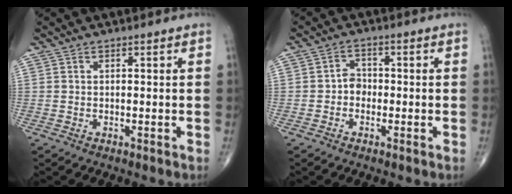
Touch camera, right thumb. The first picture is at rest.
{"total": 2.8, "force": [-0.8, 2.3, 1.3], "torque": [-0.002, 0.012, -0.022]}